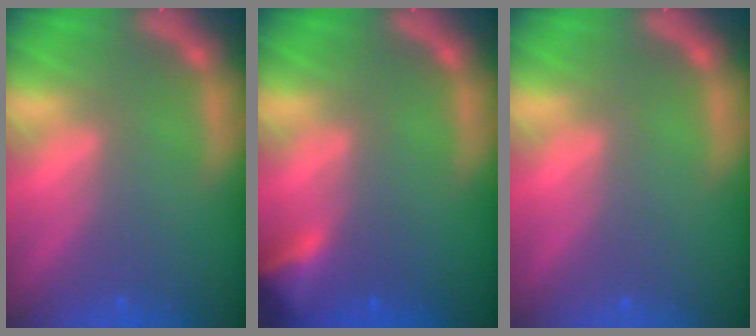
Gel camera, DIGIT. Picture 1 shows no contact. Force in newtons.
{"total": 2.9}
{"total": 0.0}